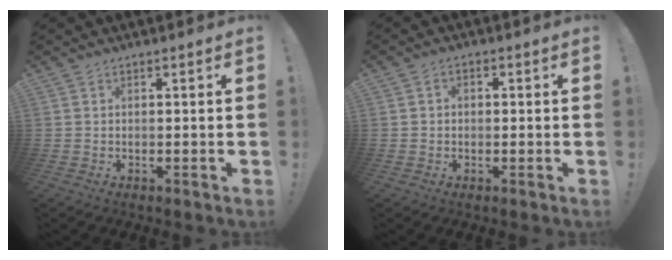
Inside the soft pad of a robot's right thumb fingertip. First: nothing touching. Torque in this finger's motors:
{"motor_torque": [-0.09, -0.19, -0.09, 0.03, 0.08]}